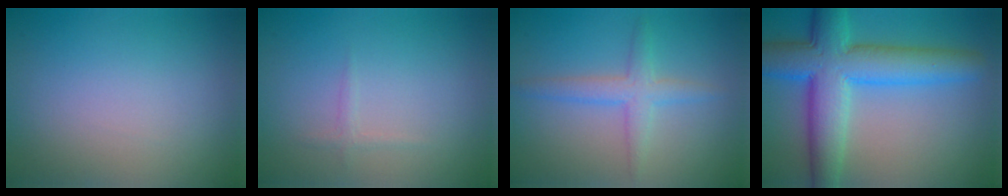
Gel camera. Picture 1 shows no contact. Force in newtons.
{"total": 0.7, "press": 0.7, "slide": 0.1}
{"total": 2.7, "press": 2.7, "slide": 0.0}
{"total": 9.3, "press": 9.3, "slide": 0.3}